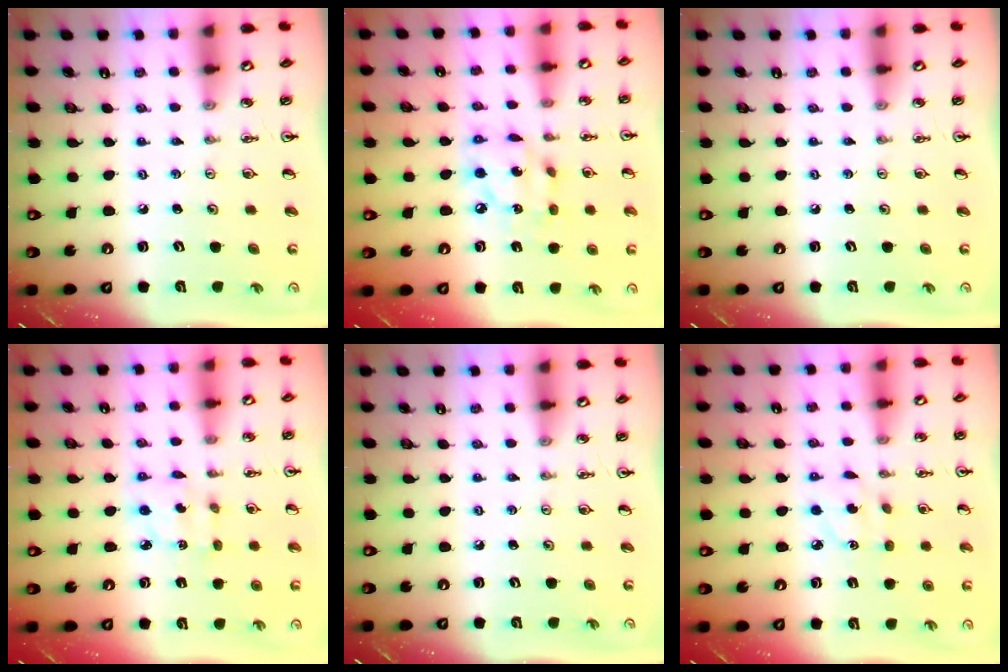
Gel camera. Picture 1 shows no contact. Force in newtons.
{"total": 11.8, "press": 11.7, "slide": 1.2}
{"total": 0.0}
{"total": 3.1, "press": 3.1, "slide": 0.1}
{"total": 0.0}
{"total": 3.4, "press": 3.3, "slide": 0.3}